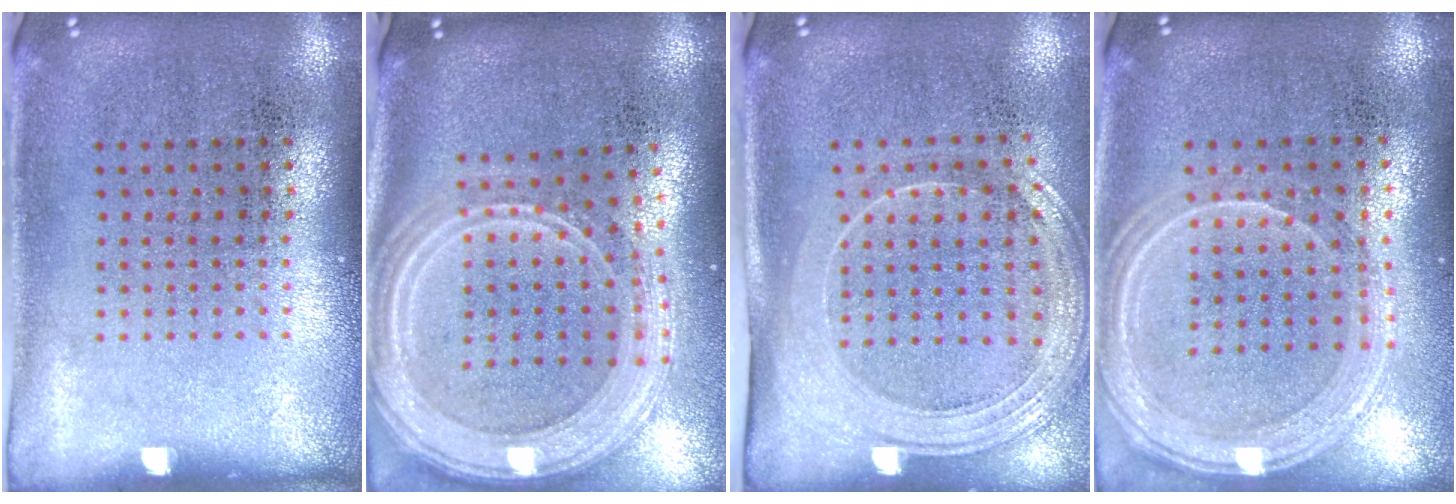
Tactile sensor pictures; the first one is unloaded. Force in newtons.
{"total": 3.1, "press": 2.5, "slide": 1.8}
{"total": 2.2, "press": 1.8, "slide": 1.1}
{"total": 1.3, "press": 1.3, "slide": 0.1}